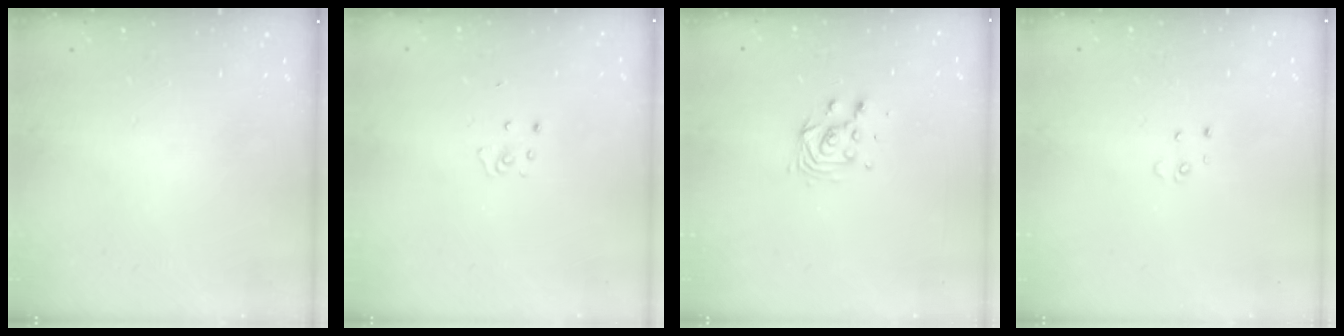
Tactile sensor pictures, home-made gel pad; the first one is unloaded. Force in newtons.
{"total": 2.6, "press": 2.6, "slide": 0.2}
{"total": 6.4, "press": 6.4, "slide": 0.3}
{"total": 2.6, "press": 2.6, "slide": 0.2}